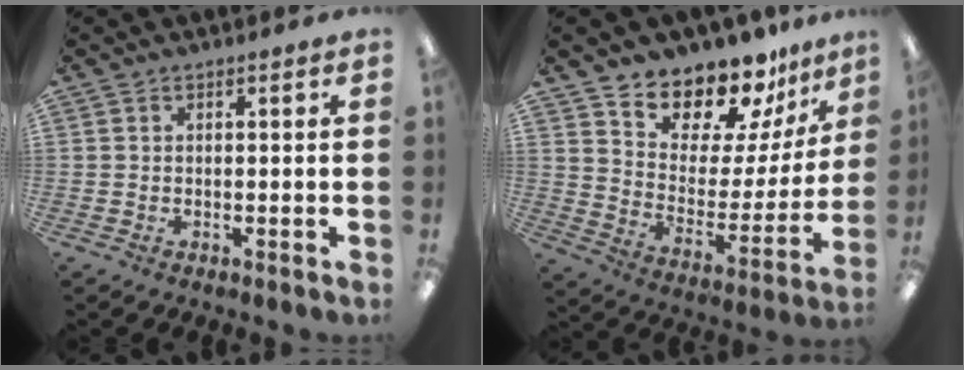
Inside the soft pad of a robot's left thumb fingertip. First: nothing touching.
{"total": 14.0, "force": [13.0, 4.8, 1.8], "torque": [-0.039, -0.133, 0.235]}